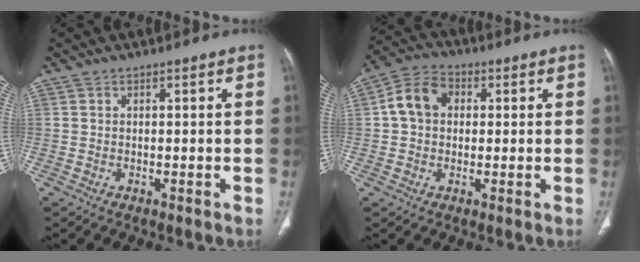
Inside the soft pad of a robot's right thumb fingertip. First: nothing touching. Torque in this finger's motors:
{"motor_torque": [-0.41, 0.46, 0.42, -0.42, 0.21]}